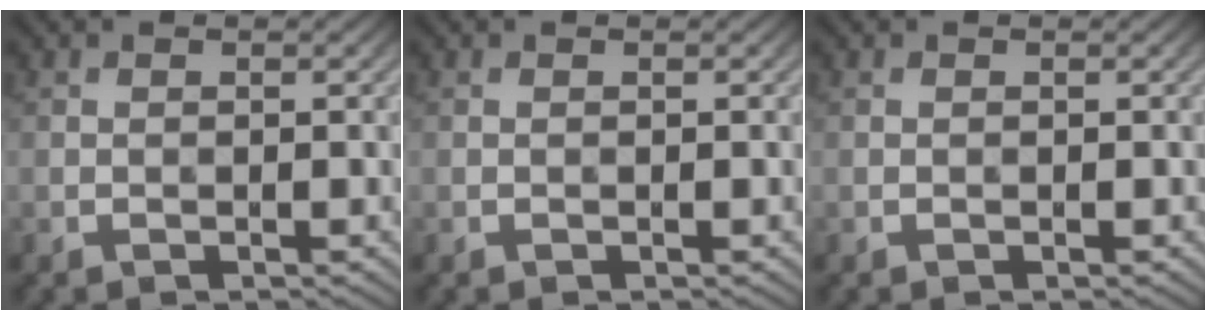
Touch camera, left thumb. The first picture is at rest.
{"total": 0.0}
{"total": 0.0}